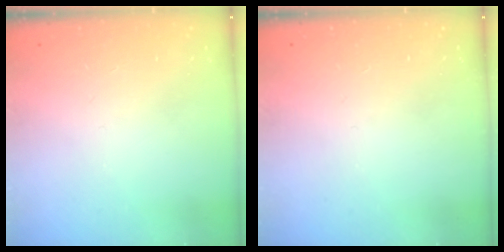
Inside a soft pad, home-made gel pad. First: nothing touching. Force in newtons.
{"total": 0.0}